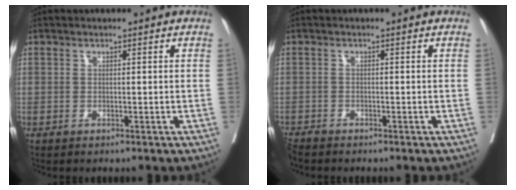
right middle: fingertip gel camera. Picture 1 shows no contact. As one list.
[{"total": 2.4, "force": [-2.3, -0.1, 0.4], "torque": [-0.009, -0.010, -0.047]}]